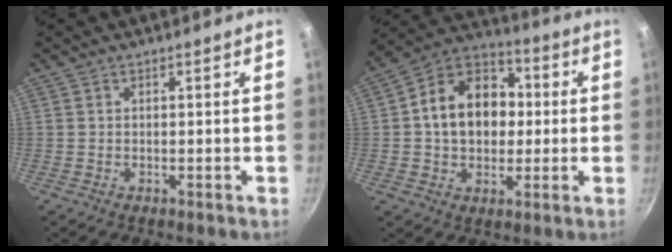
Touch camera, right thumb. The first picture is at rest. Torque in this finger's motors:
{"motor_torque": [-0.56, 1.18, 0.52, 0.18, 0.14]}